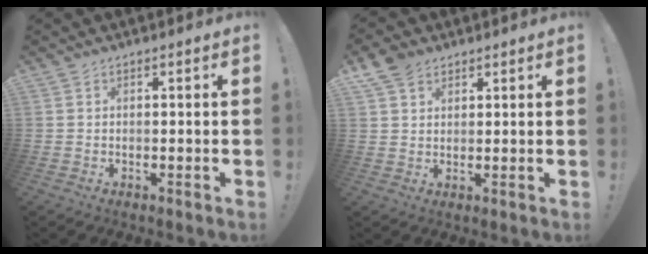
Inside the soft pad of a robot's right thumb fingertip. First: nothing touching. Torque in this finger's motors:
{"motor_torque": [0.05, 0.00, 0.42, 0.18, 0.00]}